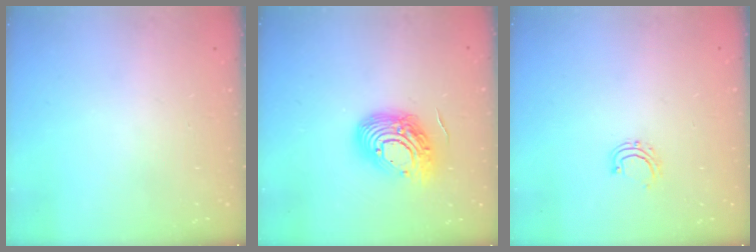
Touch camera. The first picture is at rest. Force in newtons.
{"total": 16.1, "press": 16.0, "slide": 1.1}
{"total": 4.4, "press": 4.3, "slide": 0.6}